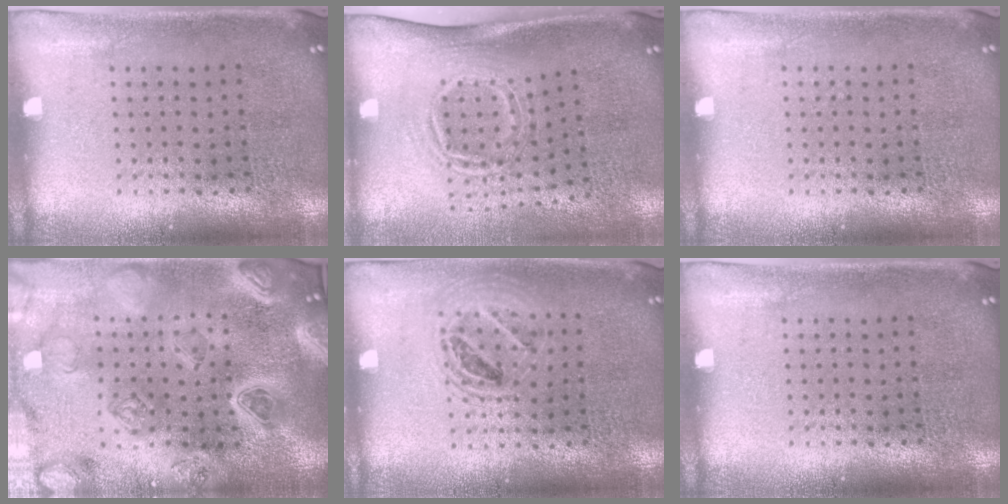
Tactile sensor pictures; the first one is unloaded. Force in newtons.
{"total": 1.7, "press": 1.2, "slide": 1.2}
{"total": 0.0}
{"total": 5.0, "press": 4.3, "slide": 2.7}
{"total": 1.4, "press": 1.2, "slide": 0.6}
{"total": 0.0}